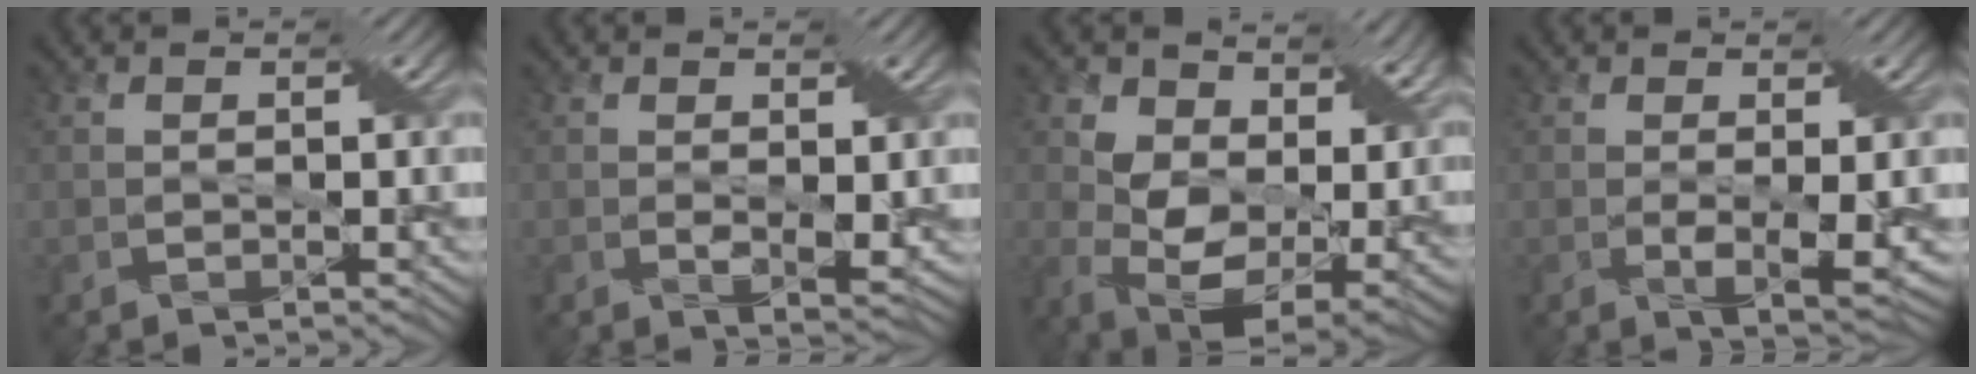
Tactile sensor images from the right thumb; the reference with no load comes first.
{"total": 2.7, "force": [0.4, 1.2, 2.4], "torque": [-0.044, -0.011, 0.013]}
{"total": 12.7, "force": [4.6, 8.0, 8.8], "torque": [-0.182, -0.023, 0.095]}
{"total": 3.4, "force": [0.0, 0.5, 3.4], "torque": [-0.058, -0.008, 0.007]}